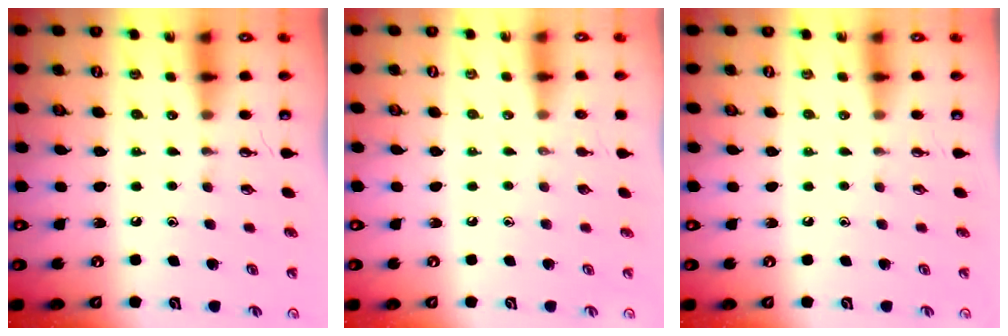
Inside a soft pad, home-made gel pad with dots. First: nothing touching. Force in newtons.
{"total": 0.0}
{"total": 0.0}